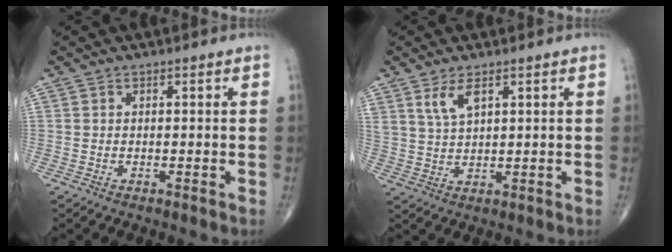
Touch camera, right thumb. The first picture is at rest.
{"total": 4.8, "force": [2.7, 2.0, 3.4], "torque": [-0.066, -0.013, 0.059]}